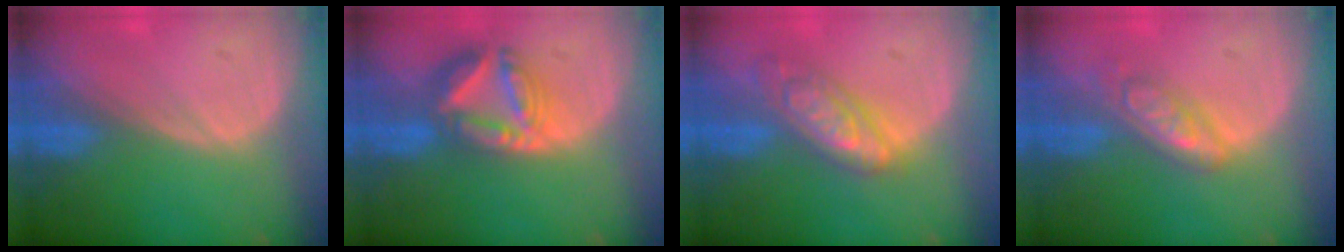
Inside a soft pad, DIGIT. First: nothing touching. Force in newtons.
{"total": 8.3, "press": 7.1, "slide": 4.2}
{"total": 7.1, "press": 7.0, "slide": 0.6}
{"total": 5.7, "press": 4.9, "slide": 2.9}